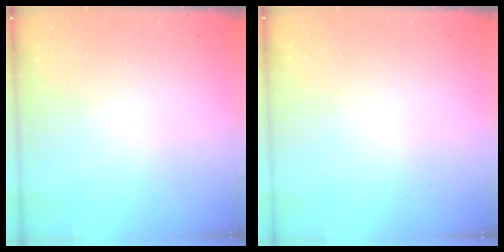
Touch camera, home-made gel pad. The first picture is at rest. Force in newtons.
{"total": 0.0}